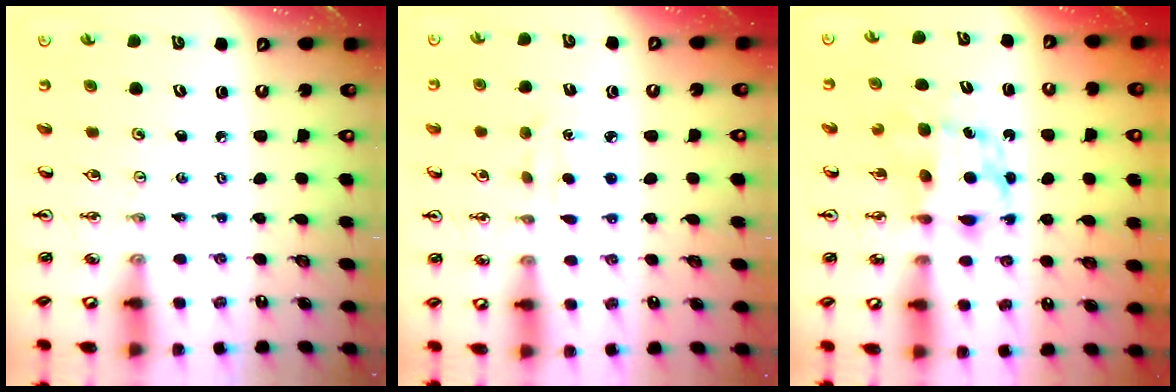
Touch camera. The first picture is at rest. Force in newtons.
{"total": 4.2, "press": 4.2, "slide": 0.5}
{"total": 6.2, "press": 6.2, "slide": 0.2}